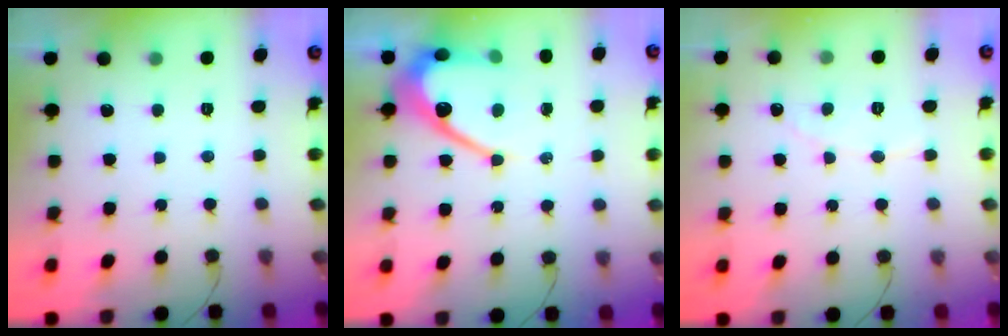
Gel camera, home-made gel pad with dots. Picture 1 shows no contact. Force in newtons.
{"total": 10.8, "press": 10.8, "slide": 1.0}
{"total": 2.9, "press": 2.9, "slide": 0.3}